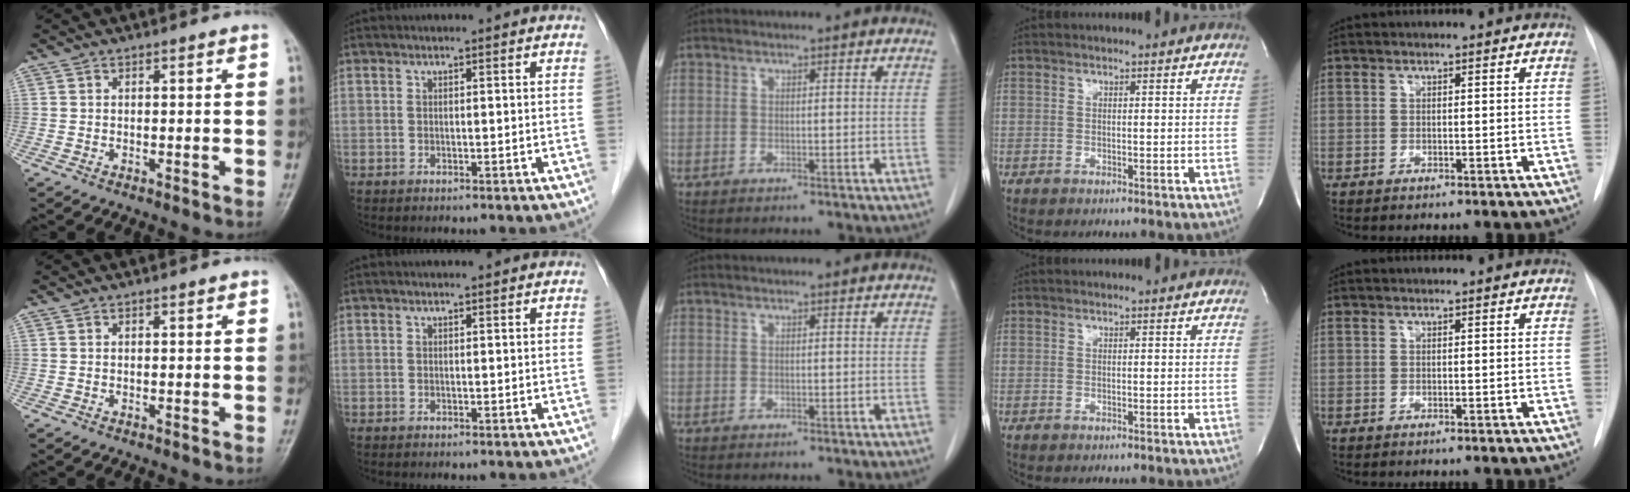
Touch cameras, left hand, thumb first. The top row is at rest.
{}